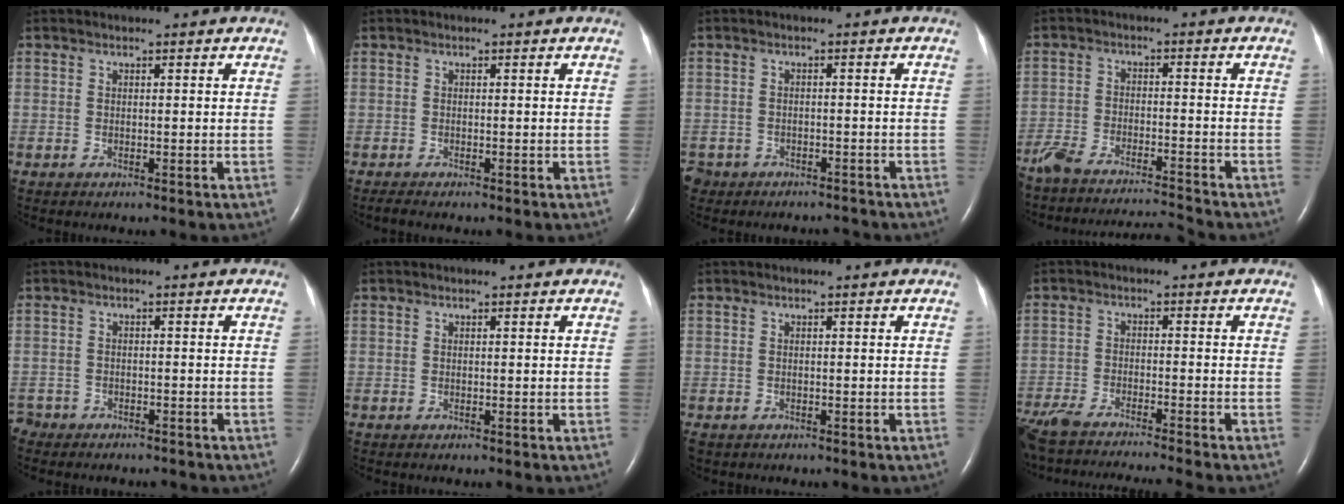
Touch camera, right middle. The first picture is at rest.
{"total": 0.8, "force": [-0.7, -0.1, 0.3], "torque": [-0.015, -0.004, -0.014]}
{"total": 5.3, "force": [-4.5, 2.8, -0.2], "torque": [0.004, 0.005, -0.071]}
{"total": 13.2, "force": [-12.5, -0.4, 4.1], "torque": [-0.071, 0.002, -0.202]}
{"total": 6.2, "force": [-5.7, 2.4, 0.8], "torque": [-0.010, -0.004, -0.083]}
{"total": 0.0}
{"total": 1.3, "force": [-1.0, 0.8, 0.3], "torque": [-0.009, 0.000, -0.013]}
{"total": 16.3, "force": [-14.6, -0.2, 7.2], "torque": [-0.127, -0.037, -0.233]}